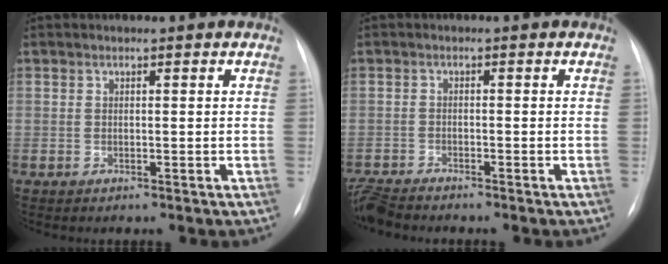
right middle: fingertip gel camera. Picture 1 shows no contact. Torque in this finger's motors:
{"motor_torque": [0.13, -0.35, 0.00, 0.01]}